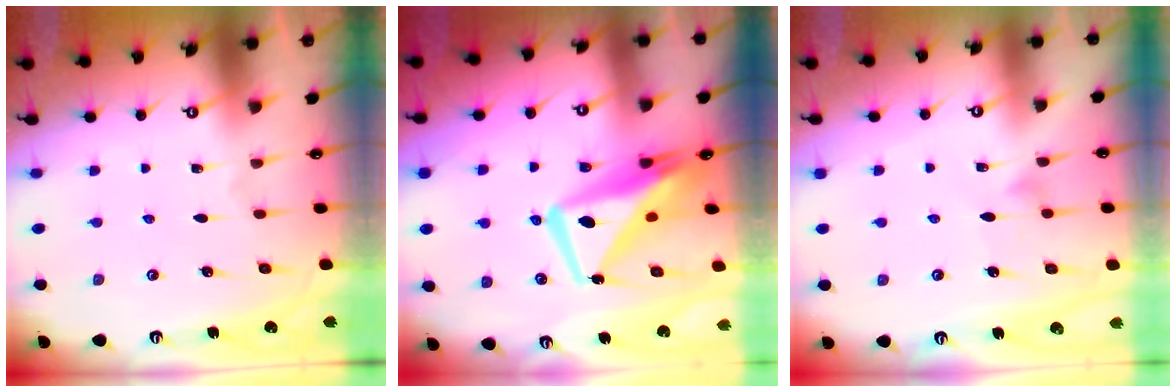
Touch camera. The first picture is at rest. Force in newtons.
{"total": 12.7, "press": 12.6, "slide": 1.6}
{"total": 6.0, "press": 5.9, "slide": 0.4}